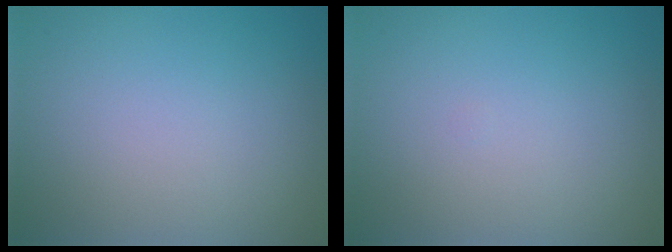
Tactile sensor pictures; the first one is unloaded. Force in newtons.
{"total": 0.0}